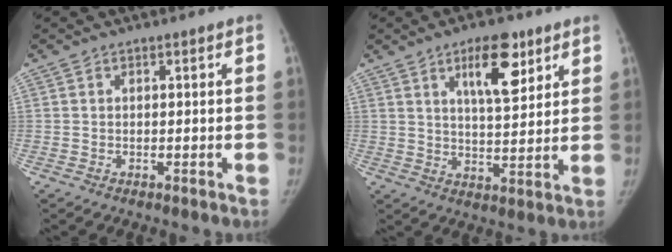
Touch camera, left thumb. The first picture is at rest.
{"total": 10.2, "force": [5.6, 4.0, 7.5], "torque": [-0.097, -0.034, 0.092]}